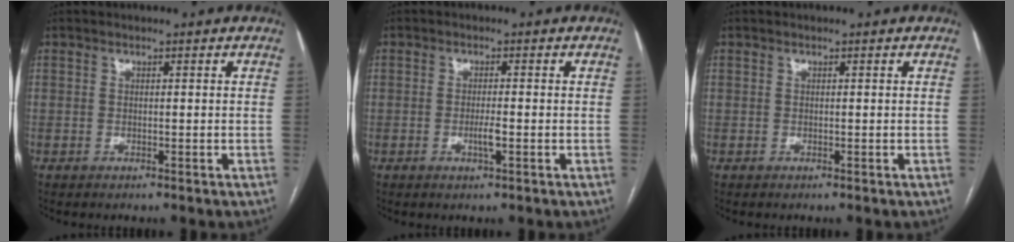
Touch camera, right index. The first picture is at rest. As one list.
[{"total": 2.2, "force": [-0.7, 0.1, 2.1], "torque": [-0.040, -0.002, -0.012]}, {"total": 0.0}]